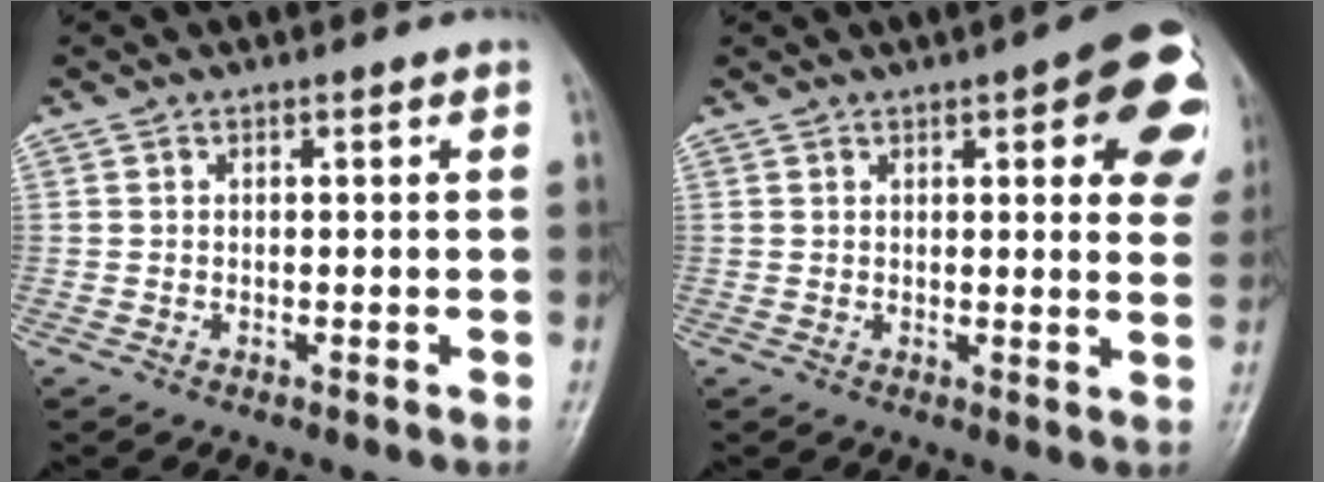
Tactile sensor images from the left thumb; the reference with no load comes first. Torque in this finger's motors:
{"motor_torque": [0.27, 0.41, 0.23, 0.16, 0.10]}